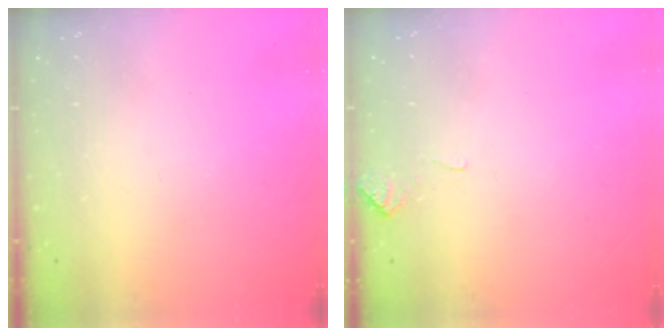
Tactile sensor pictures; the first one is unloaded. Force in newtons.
{"total": 0.0}